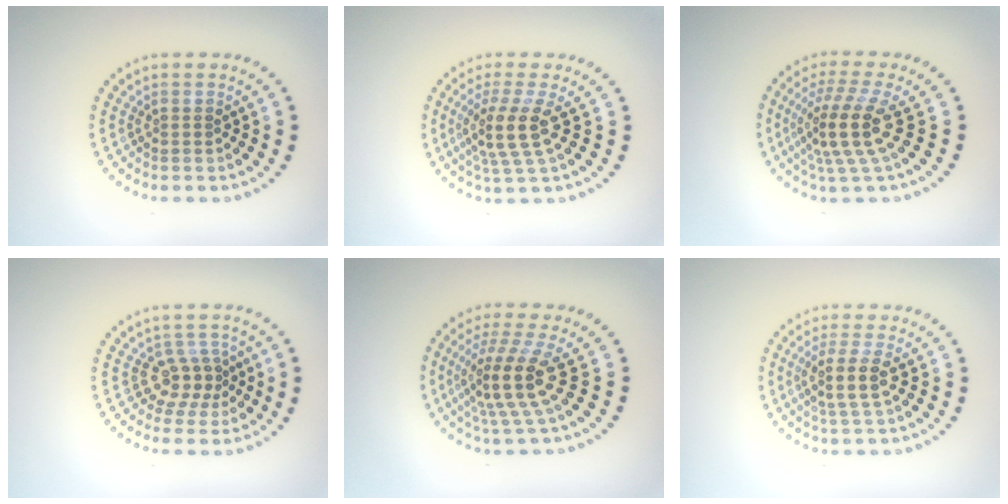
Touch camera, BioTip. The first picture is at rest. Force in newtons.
{"total": 3.8, "press": 2.8, "slide": 2.5}
{"total": 4.8, "press": 3.5, "slide": 3.3}
{"total": 2.8, "press": 2.1, "slide": 1.9}
{"total": 5.0, "press": 3.7, "slide": 3.4}
{"total": 3.0, "press": 2.5, "slide": 1.6}